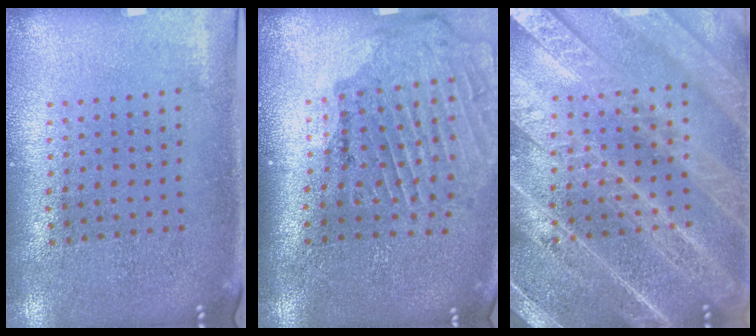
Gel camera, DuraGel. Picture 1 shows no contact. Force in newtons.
{"total": 1.9, "press": 1.8, "slide": 0.3}
{"total": 5.4, "press": 5.3, "slide": 0.7}